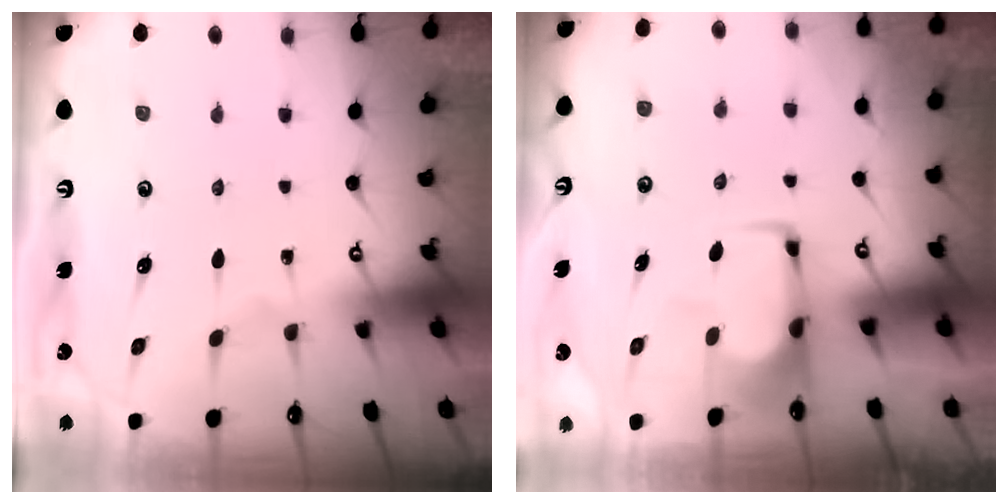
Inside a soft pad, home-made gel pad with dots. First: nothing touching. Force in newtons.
{"total": 1.7, "press": 1.6, "slide": 0.4}